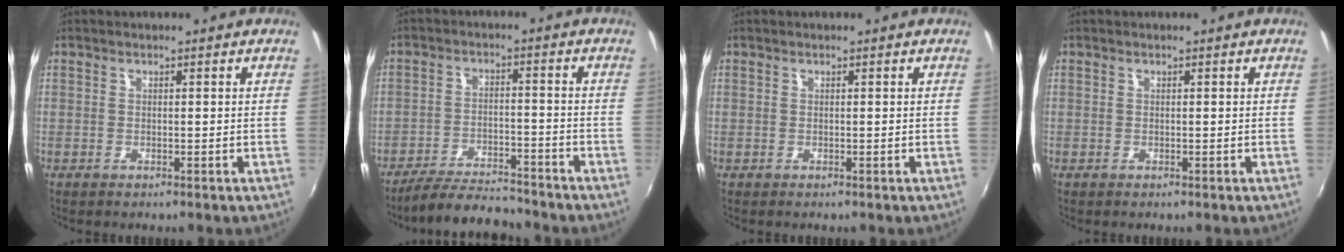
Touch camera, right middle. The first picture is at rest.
{"total": 9.8, "force": [-9.1, 1.8, 3.1], "torque": [-0.084, -0.002, -0.145]}
{"total": 0.0}
{"total": 0.0}